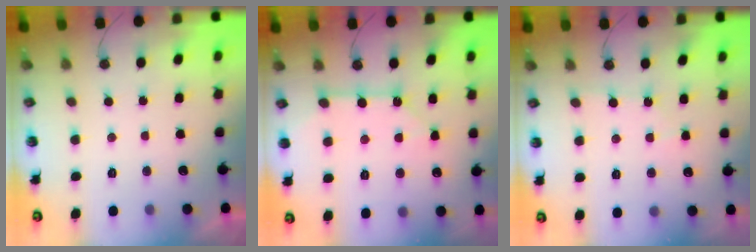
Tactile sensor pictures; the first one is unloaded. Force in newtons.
{"total": 6.2, "press": 6.2, "slide": 0.6}
{"total": 2.6, "press": 2.6, "slide": 0.3}